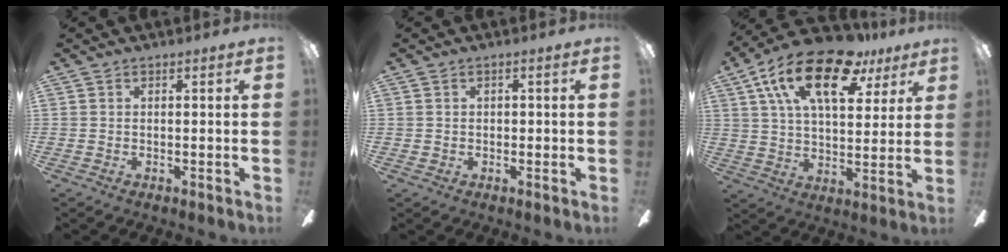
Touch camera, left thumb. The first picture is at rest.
{"total": 0.8, "force": [0.0, 0.7, 0.3], "torque": [-0.006, 0.005, 0.000]}
{"total": 20.8, "force": [11.1, 9.8, 14.6], "torque": [-0.248, -0.033, 0.188]}